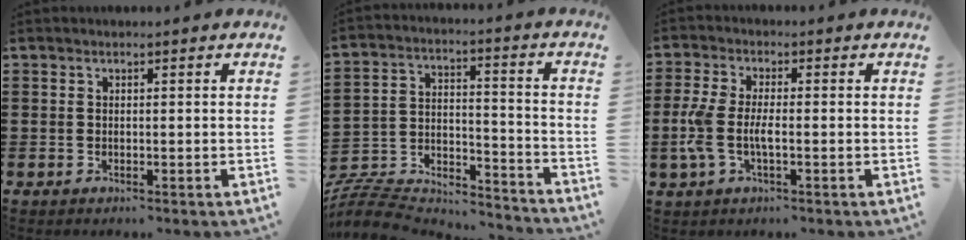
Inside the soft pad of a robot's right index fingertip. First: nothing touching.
{"total": 7.6, "force": [-7.1, 2.0, 1.5], "torque": [-0.043, 0.001, -0.146]}
{"total": 5.0, "force": [-1.2, 1.9, 4.5], "torque": [-0.115, -0.006, -0.031]}